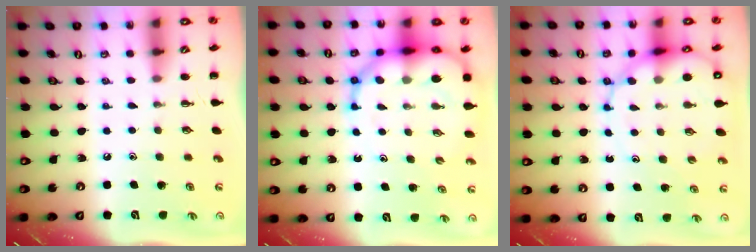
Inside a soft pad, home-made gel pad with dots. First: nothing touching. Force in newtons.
{"total": 13.8, "press": 13.3, "slide": 3.7}
{"total": 12.3, "press": 11.8, "slide": 3.7}